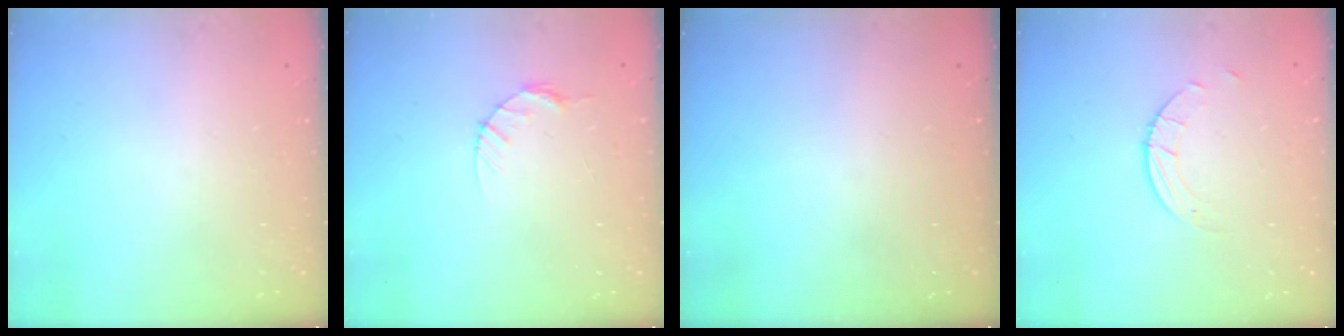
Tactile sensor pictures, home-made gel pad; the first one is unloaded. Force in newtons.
{"total": 3.9, "press": 3.8, "slide": 0.5}
{"total": 0.0}
{"total": 2.7, "press": 2.7, "slide": 0.3}